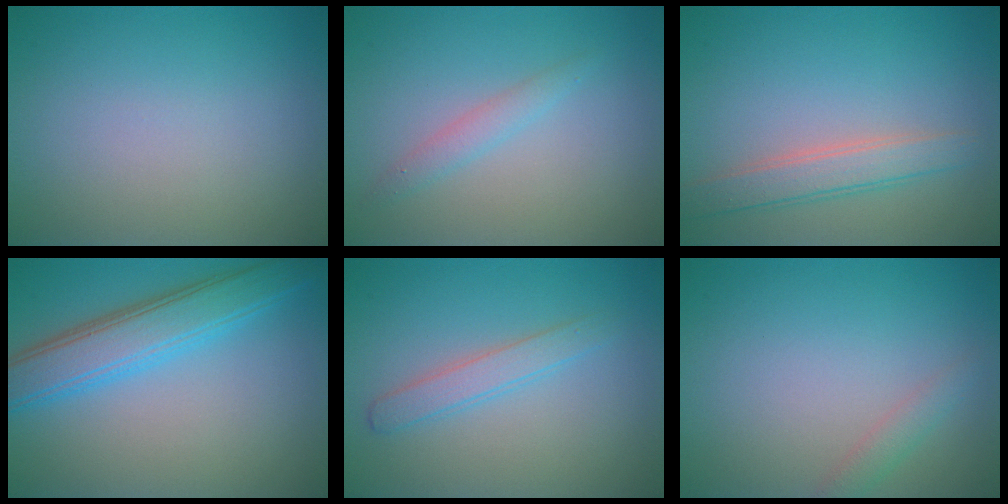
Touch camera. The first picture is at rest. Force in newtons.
{"total": 1.4, "press": 1.4, "slide": 0.1}
{"total": 3.0, "press": 3.0, "slide": 0.2}
{"total": 5.5, "press": 5.5, "slide": 0.2}
{"total": 2.1, "press": 2.1, "slide": 0.0}
{"total": 1.3, "press": 1.3, "slide": 0.1}